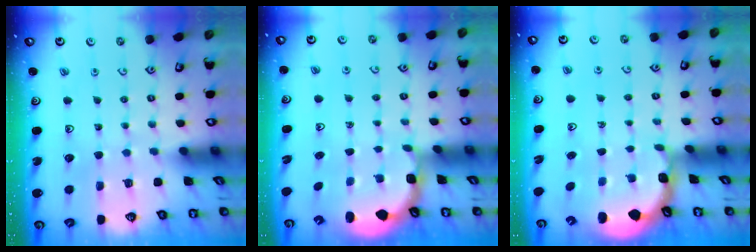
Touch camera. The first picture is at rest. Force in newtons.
{"total": 2.6, "press": 1.9, "slide": 1.8}
{"total": 1.3, "press": 1.2, "slide": 0.4}